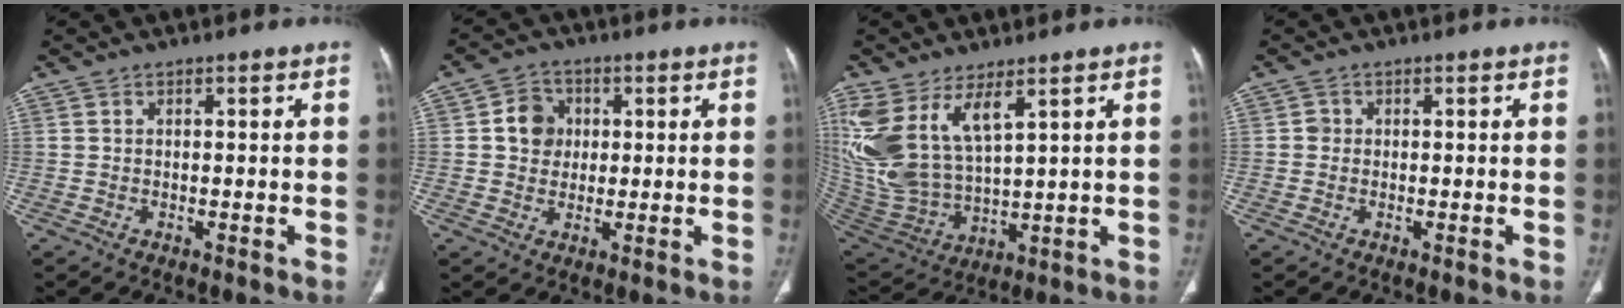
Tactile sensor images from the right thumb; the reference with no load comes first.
{"total": 6.0, "force": [1.0, 5.3, 2.8], "torque": [-0.022, 0.003, 0.011]}
{"total": 15.7, "force": [7.5, 7.1, 11.9], "torque": [-0.250, -0.031, 0.173]}
{"total": 1.1, "force": [0.0, 1.1, 0.3], "torque": [0.000, 0.003, -0.001]}